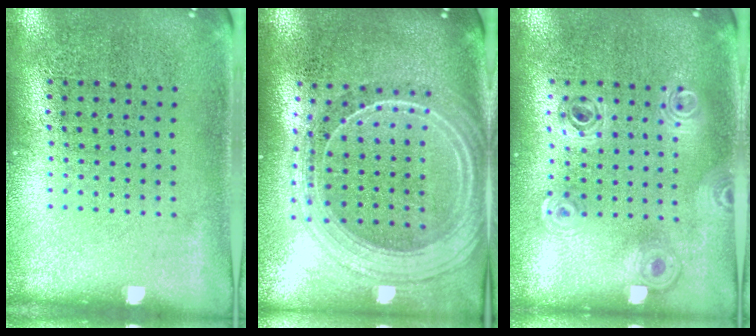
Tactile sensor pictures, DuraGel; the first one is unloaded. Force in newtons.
{"total": 2.3, "press": 2.0, "slide": 1.1}
{"total": 0.9, "press": 0.9, "slide": 0.1}